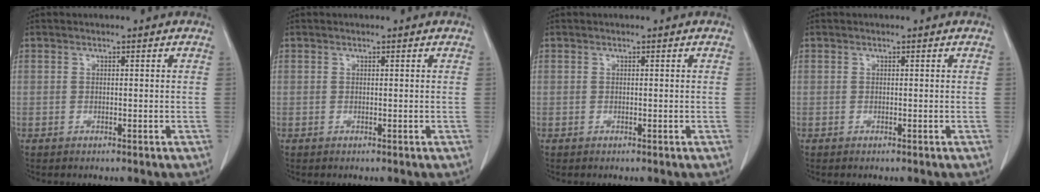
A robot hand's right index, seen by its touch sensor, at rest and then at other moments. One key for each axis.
{"total": 0.0}
{"total": 0.0}
{"total": 0.0}